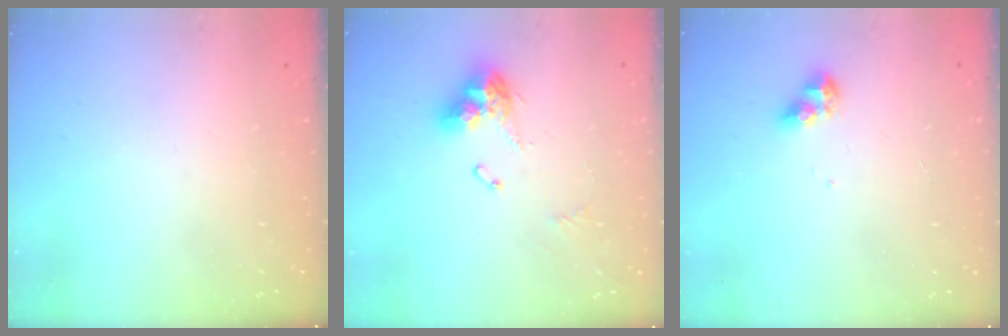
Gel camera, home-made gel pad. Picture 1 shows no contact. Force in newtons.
{"total": 11.0, "press": 10.9, "slide": 1.3}
{"total": 7.4, "press": 7.4, "slide": 0.9}